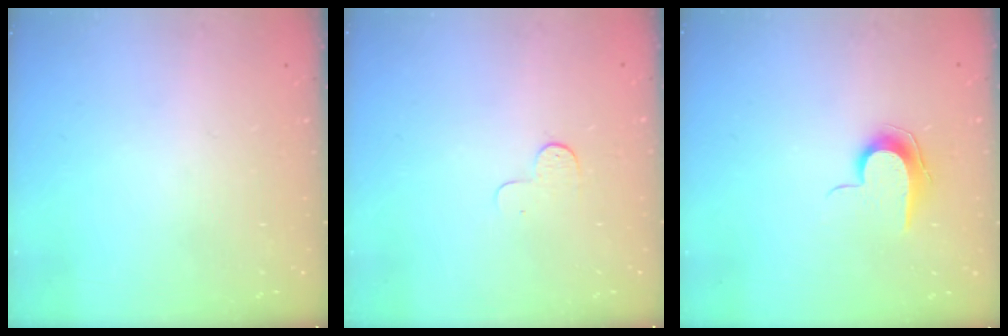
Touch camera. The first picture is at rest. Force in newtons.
{"total": 3.9, "press": 3.9, "slide": 0.4}
{"total": 7.9, "press": 7.9, "slide": 0.8}